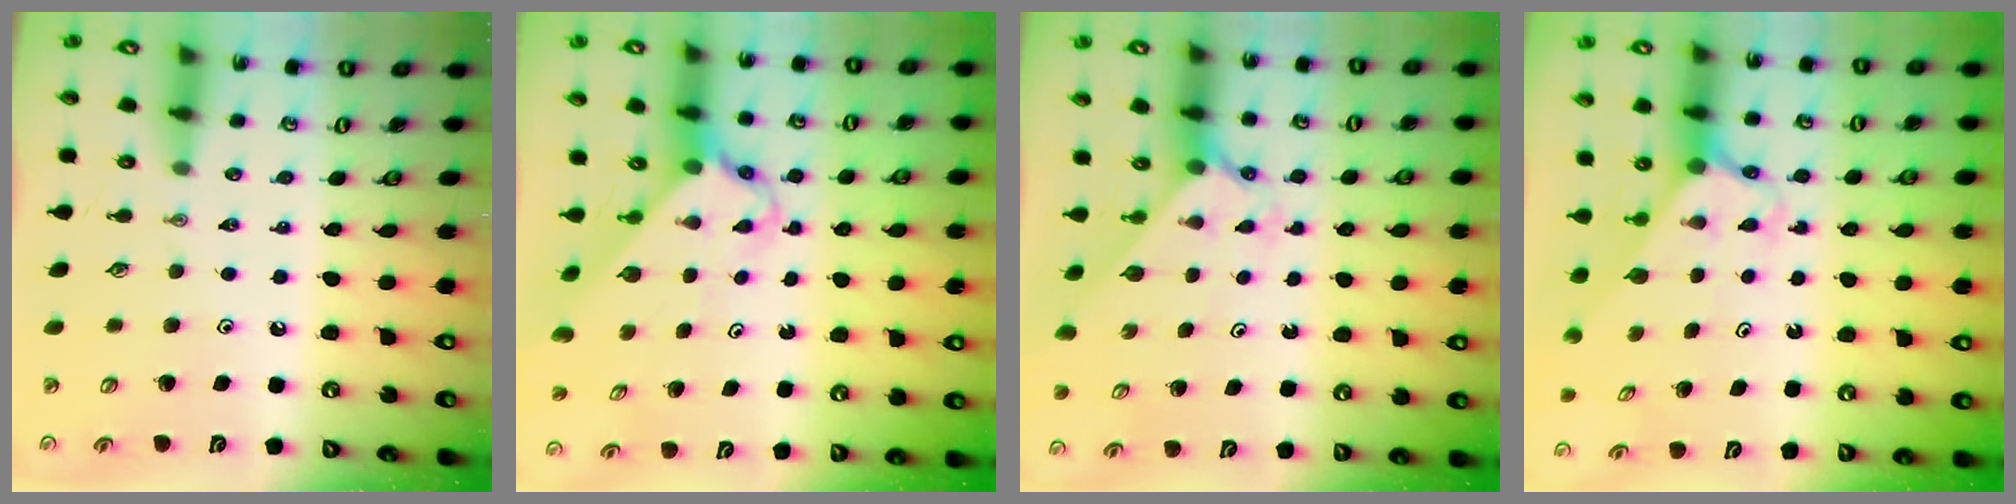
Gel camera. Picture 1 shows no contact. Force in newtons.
{"total": 2.7, "press": 2.7, "slide": 0.2}
{"total": 2.1, "press": 2.1, "slide": 0.2}
{"total": 2.5, "press": 2.5, "slide": 0.2}